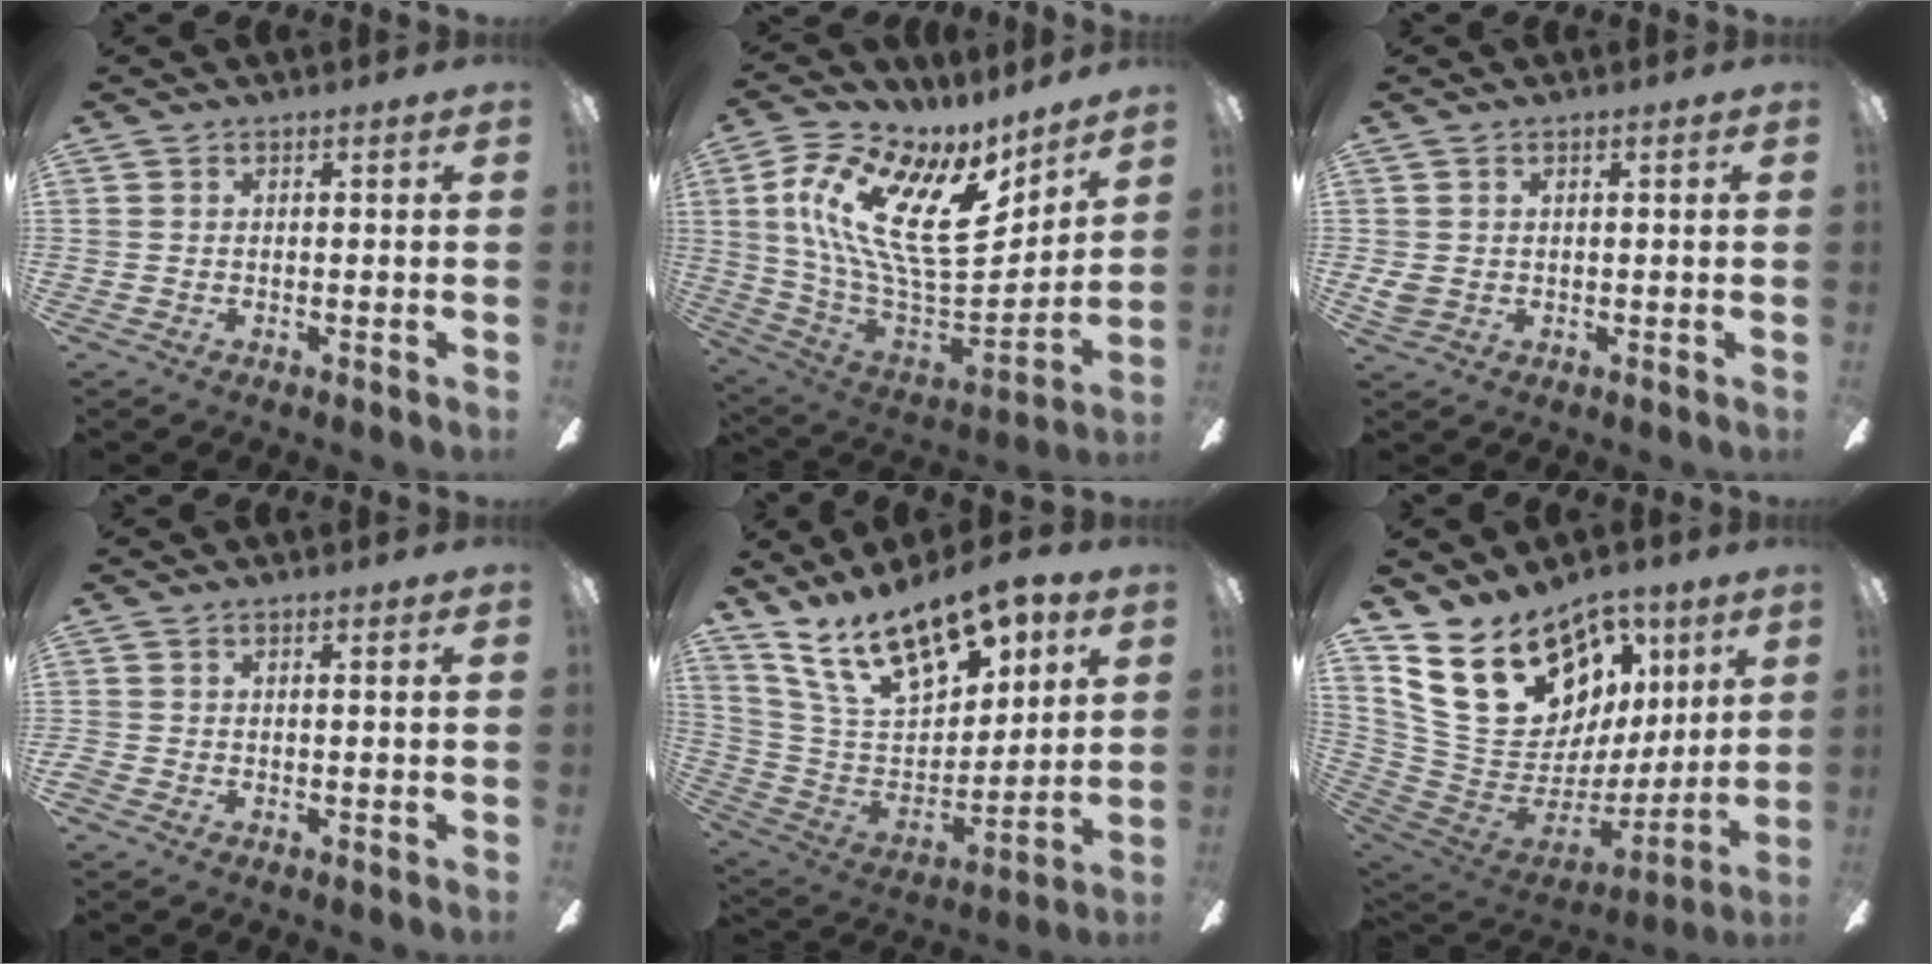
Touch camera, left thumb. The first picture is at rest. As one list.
[{"total": 23.1, "force": [8.9, 11.0, 18.3], "torque": [-0.340, -0.056, 0.161]}, {"total": 2.6, "force": [0.2, 1.8, 1.9], "torque": [-0.042, 0.002, 0.002]}, {"total": 1.1, "force": [-0.5, 0.2, 0.9], "torque": [-0.016, 0.002, -0.009]}, {"total": 20.5, "force": [14.8, 8.7, 11.2], "torque": [-0.207, -0.088, 0.266]}, {"total": 24.2, "force": [13.1, 16.2, 12.4], "torque": [-0.209, -0.071, 0.271]}]